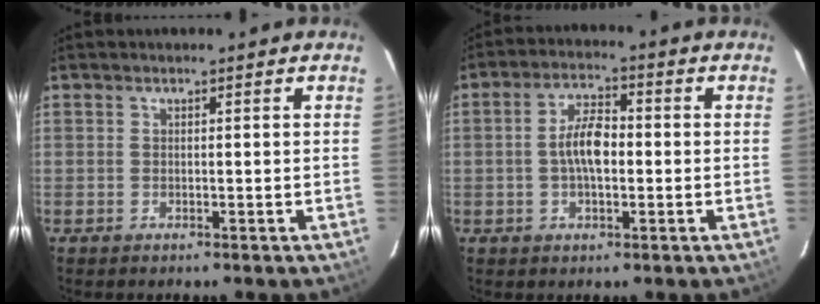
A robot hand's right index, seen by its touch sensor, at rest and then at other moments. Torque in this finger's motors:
{"motor_torque": [0.29, 0.02, 0.20, 0.11]}